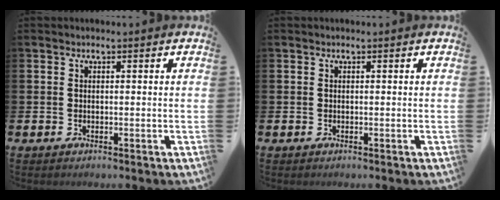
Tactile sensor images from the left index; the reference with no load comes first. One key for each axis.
{"total": 0.0}